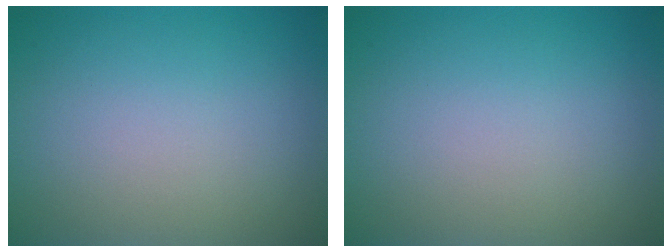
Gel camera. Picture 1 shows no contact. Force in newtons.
{"total": 0.0}